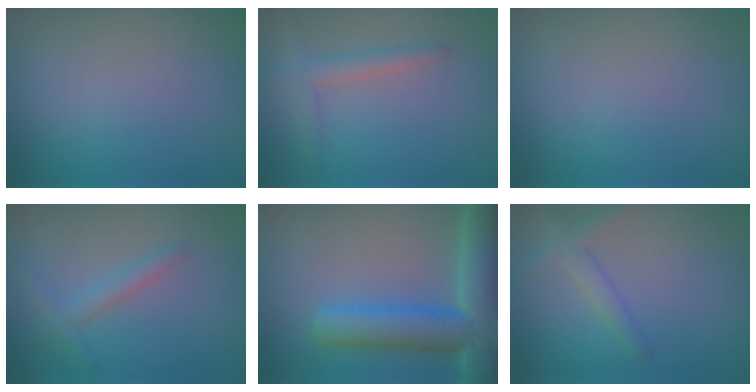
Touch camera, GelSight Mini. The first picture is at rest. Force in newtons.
{"total": 2.3, "press": 2.3, "slide": 0.1}
{"total": 0.0}
{"total": 1.7, "press": 1.7, "slide": 0.1}
{"total": 9.6, "press": 9.6, "slide": 0.7}
{"total": 2.0, "press": 2.0, "slide": 0.1}